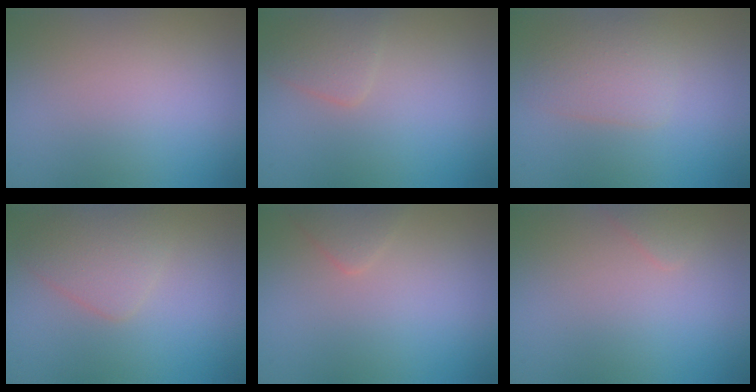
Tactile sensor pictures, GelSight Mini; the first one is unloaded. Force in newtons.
{"total": 1.9, "press": 1.9, "slide": 0.0}
{"total": 2.5, "press": 2.5, "slide": 0.1}
{"total": 2.8, "press": 2.8, "slide": 0.0}
{"total": 1.3, "press": 1.3, "slide": 0.0}
{"total": 0.9, "press": 0.9, "slide": 0.1}